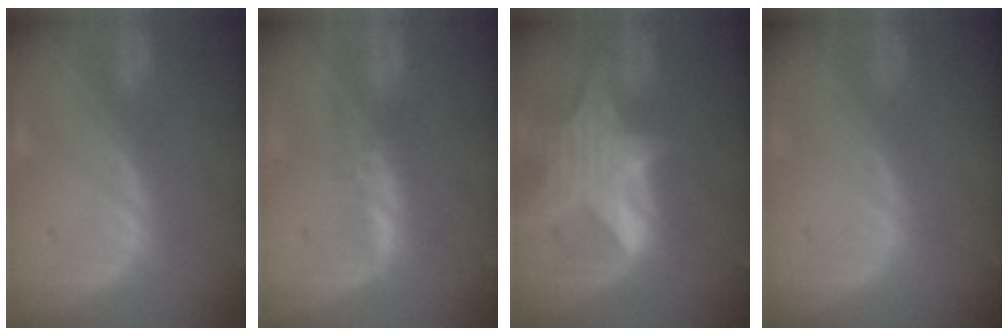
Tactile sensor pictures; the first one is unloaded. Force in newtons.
{"total": 2.3, "press": 2.2, "slide": 0.6}
{"total": 8.4, "press": 7.4, "slide": 4.0}
{"total": 0.0}